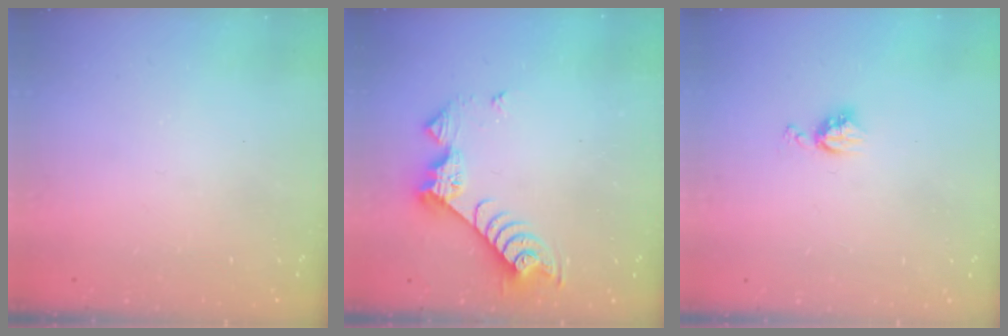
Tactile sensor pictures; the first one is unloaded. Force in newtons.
{"total": 10.0, "press": 9.9, "slide": 0.5}
{"total": 5.0, "press": 4.9, "slide": 0.7}